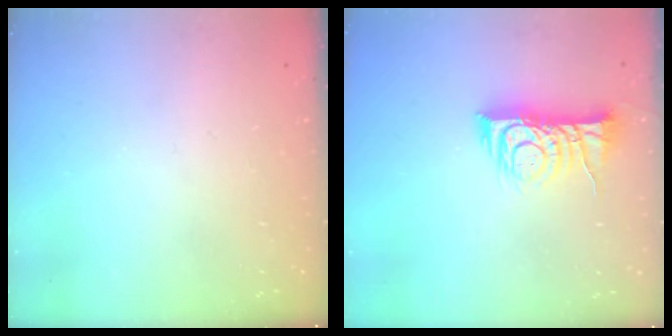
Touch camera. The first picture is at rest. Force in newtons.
{"total": 10.0, "press": 10.0, "slide": 0.3}